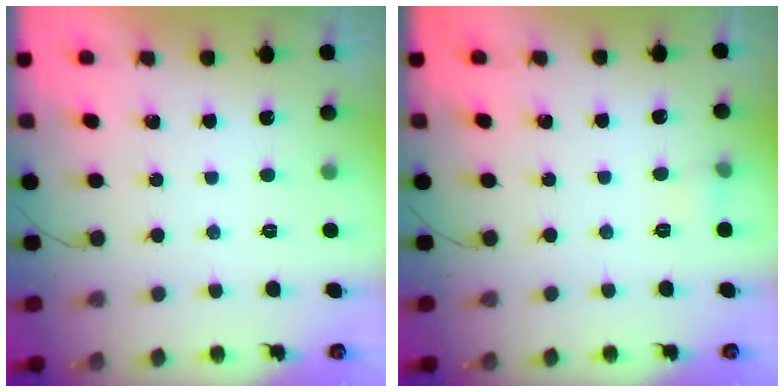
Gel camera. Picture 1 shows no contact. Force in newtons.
{"total": 4.1, "press": 3.9, "slide": 1.4}